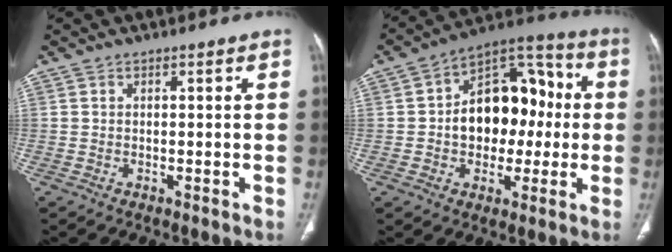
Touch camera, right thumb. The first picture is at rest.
{"total": 17.8, "force": [0.1, 12.1, 13.1], "torque": [-0.142, 0.039, -0.001]}